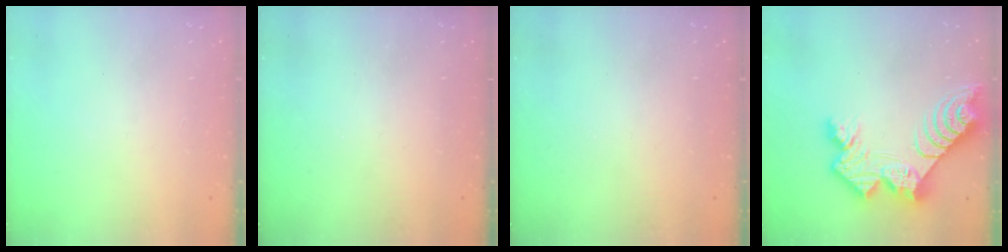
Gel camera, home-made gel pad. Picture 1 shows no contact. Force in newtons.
{"total": 0.0}
{"total": 0.0}
{"total": 13.9, "press": 13.9, "slide": 1.0}